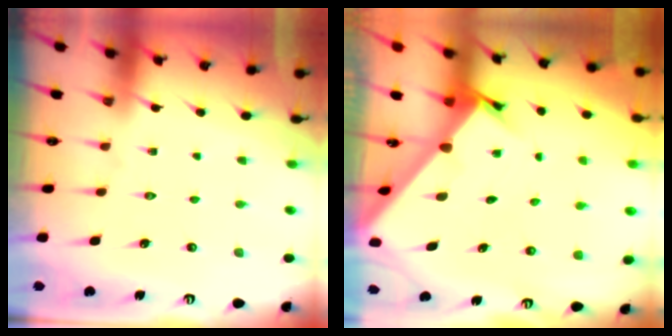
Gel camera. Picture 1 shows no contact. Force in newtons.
{"total": 2.5, "press": 2.5, "slide": 0.3}